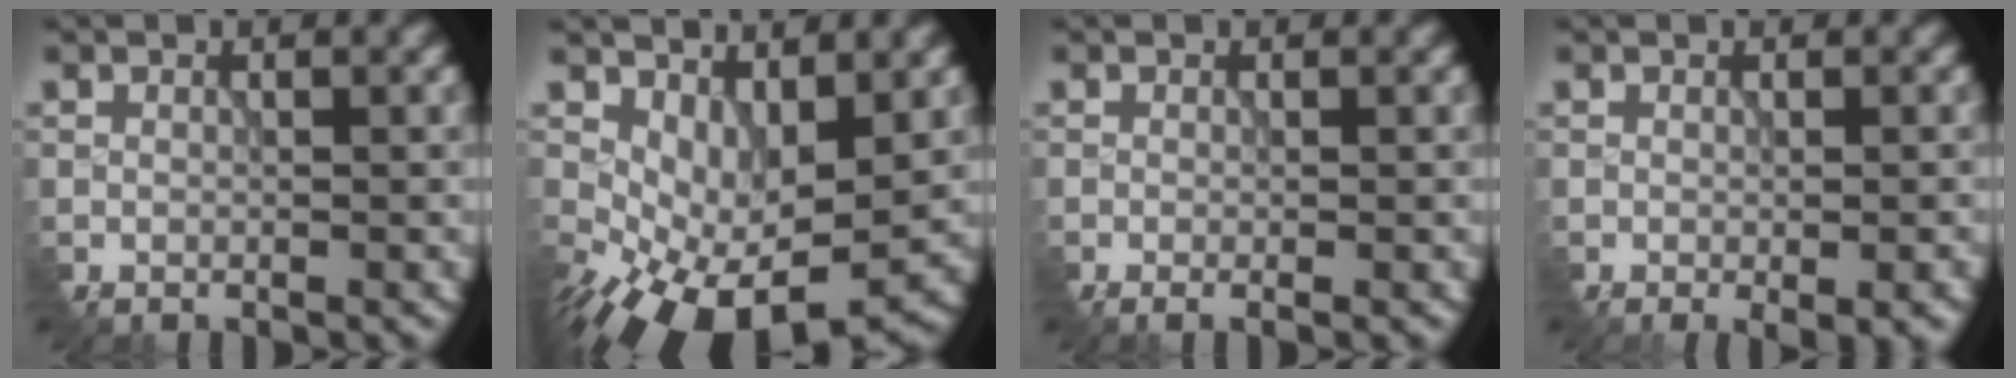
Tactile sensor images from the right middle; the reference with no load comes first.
{"total": 8.7, "force": [-1.3, 5.3, 6.7], "torque": [-0.120, -0.025, 0.002]}
{"total": 1.3, "force": [-0.6, 0.3, 1.1], "torque": [-0.022, -0.004, -0.010]}
{"total": 2.0, "force": [-0.9, 0.2, 1.7], "torque": [-0.027, -0.006, -0.008]}